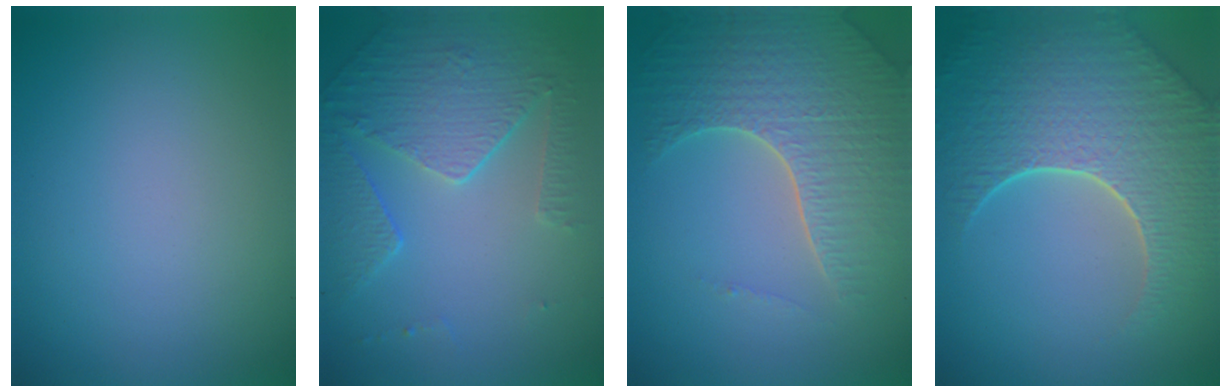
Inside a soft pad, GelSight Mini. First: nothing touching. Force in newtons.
{"total": 5.1, "press": 3.7, "slide": 3.6}
{"total": 6.5, "press": 5.0, "slide": 4.2}
{"total": 8.7, "press": 6.2, "slide": 6.2}